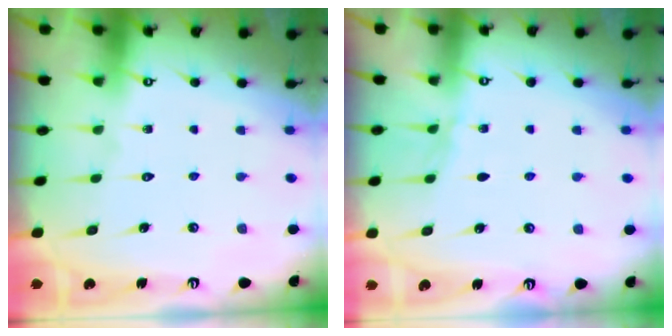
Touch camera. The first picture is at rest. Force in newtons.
{"total": 2.5, "press": 2.5, "slide": 0.5}